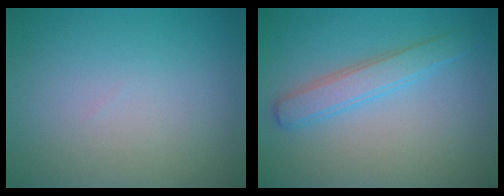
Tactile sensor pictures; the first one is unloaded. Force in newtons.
{"total": 2.8, "press": 2.8, "slide": 0.1}